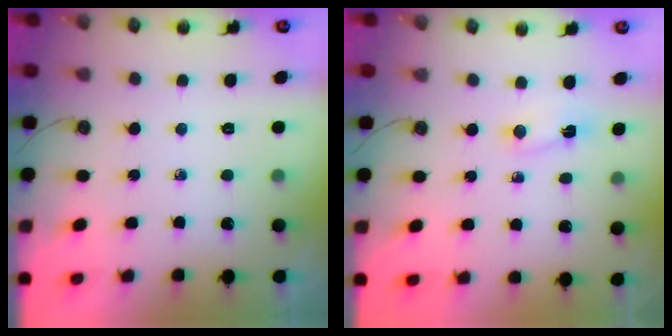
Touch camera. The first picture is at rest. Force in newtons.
{"total": 2.0, "press": 1.6, "slide": 1.2}